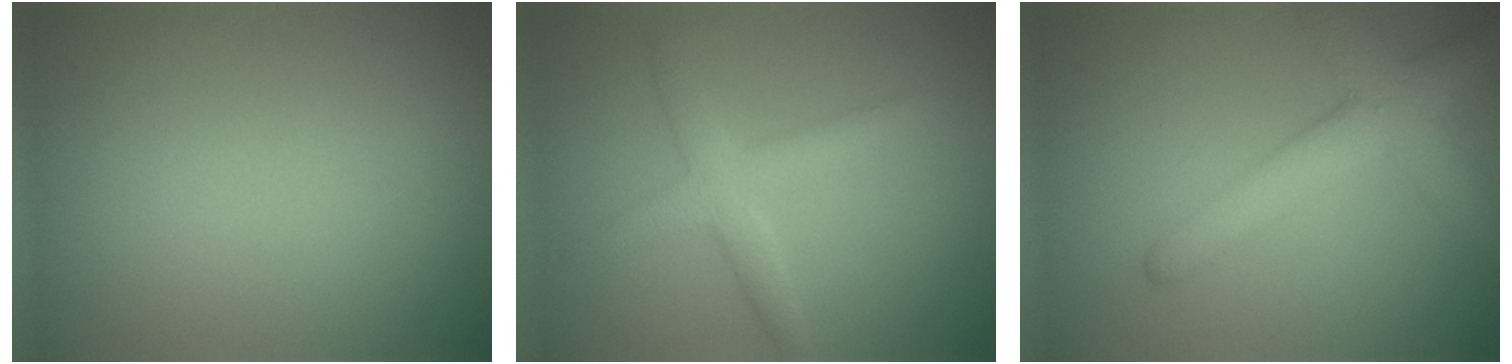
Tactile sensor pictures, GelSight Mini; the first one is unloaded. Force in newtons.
{"total": 2.9, "press": 2.9, "slide": 0.0}
{"total": 4.5, "press": 4.5, "slide": 0.2}